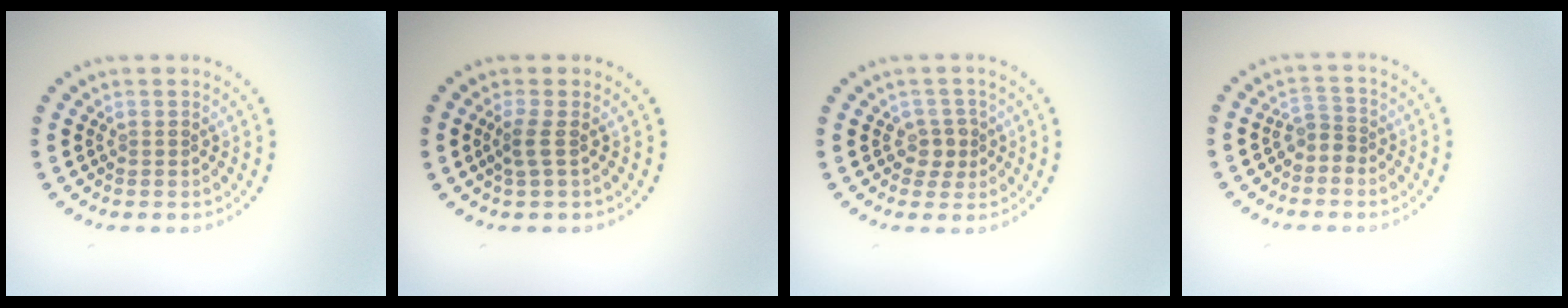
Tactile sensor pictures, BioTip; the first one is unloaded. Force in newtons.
{"total": 1.6, "press": 1.1, "slide": 1.2}
{"total": 1.9, "press": 1.6, "slide": 1.0}
{"total": 1.8, "press": 1.2, "slide": 1.3}